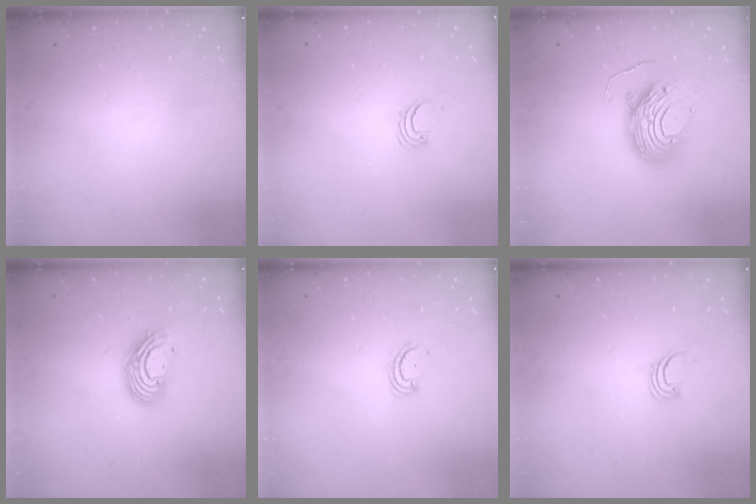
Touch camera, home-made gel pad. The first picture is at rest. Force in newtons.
{"total": 1.7, "press": 1.7, "slide": 0.1}
{"total": 12.8, "press": 12.7, "slide": 1.3}
{"total": 11.9, "press": 11.9, "slide": 1.0}
{"total": 2.9, "press": 2.8, "slide": 0.4}
{"total": 1.9, "press": 1.9, "slide": 0.1}